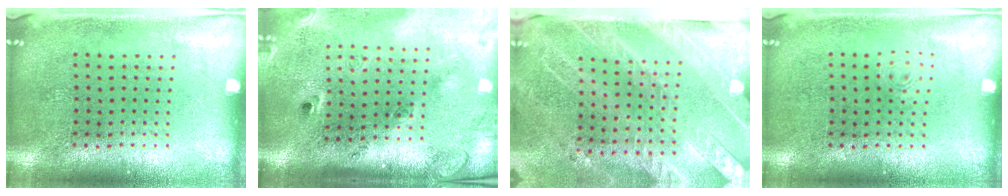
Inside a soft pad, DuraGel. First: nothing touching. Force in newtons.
{"total": 2.8, "press": 1.9, "slide": 2.0}
{"total": 3.4, "press": 2.9, "slide": 1.7}
{"total": 0.7, "press": 0.7, "slide": 0.1}